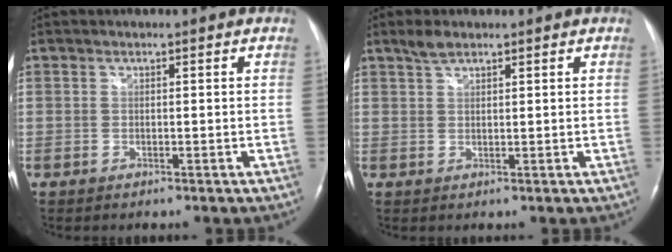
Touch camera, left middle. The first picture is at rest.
{"total": 2.3, "force": [1.9, 0.8, 1.2], "torque": [-0.027, 0.008, 0.037]}